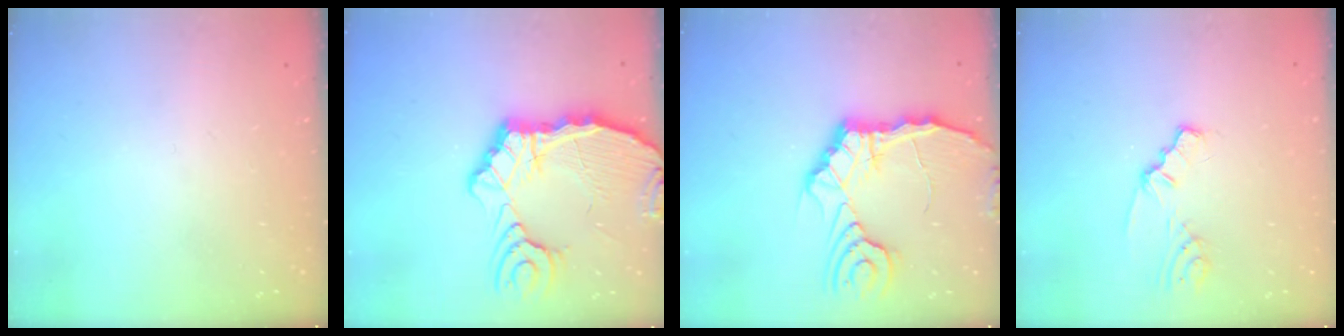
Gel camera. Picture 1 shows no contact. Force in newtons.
{"total": 15.3, "press": 15.2, "slide": 2.3}
{"total": 15.9, "press": 15.8, "slide": 2.1}
{"total": 2.1, "press": 2.1, "slide": 0.2}